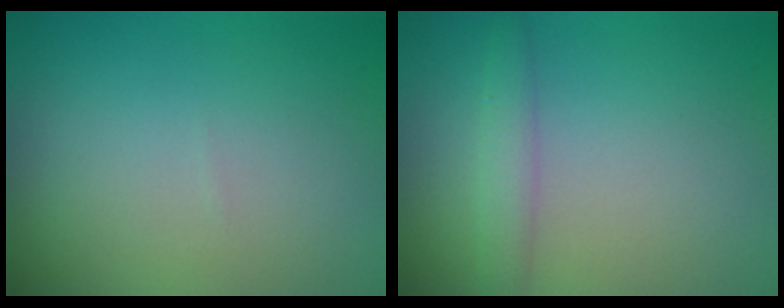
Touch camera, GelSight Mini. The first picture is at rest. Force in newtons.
{"total": 1.9, "press": 1.9, "slide": 0.1}